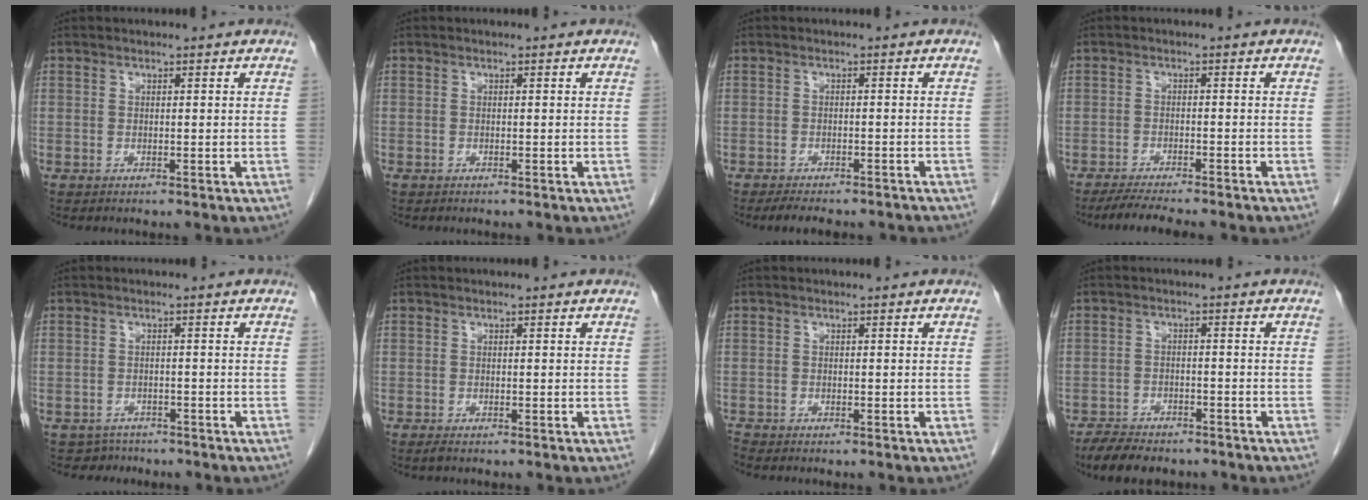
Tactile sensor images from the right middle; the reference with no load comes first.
{"total": 0.0}
{"total": 9.1, "force": [-8.0, 2.3, 3.7], "torque": [-0.050, -0.004, -0.098]}
{"total": 6.5, "force": [-5.6, 0.4, 3.2], "torque": [-0.050, -0.015, -0.088]}
{"total": 2.7, "force": [-2.1, 1.4, -0.8], "torque": [0.010, 0.004, -0.033]}
{"total": 0.6, "force": [-0.5, 0.1, 0.4], "torque": [-0.012, -0.002, -0.007]}
{"total": 0.6, "force": [-0.6, -0.1, 0.0], "torque": [-0.007, -0.004, -0.014]}
{"total": 6.7, "force": [-5.7, 2.4, 2.5], "torque": [-0.043, -0.009, -0.090]}